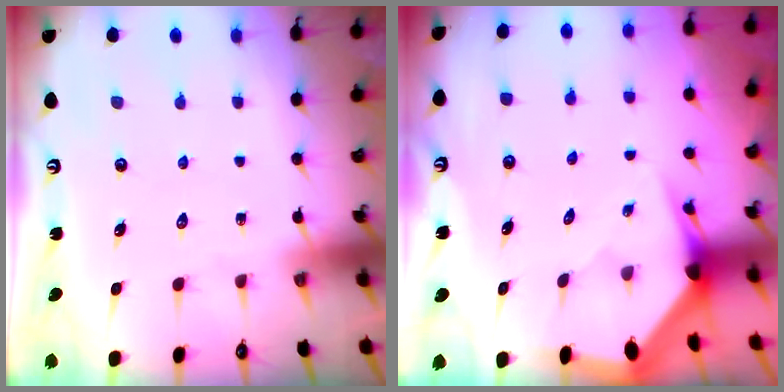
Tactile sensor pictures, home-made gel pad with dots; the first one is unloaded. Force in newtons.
{"total": 3.3, "press": 3.3, "slide": 0.2}